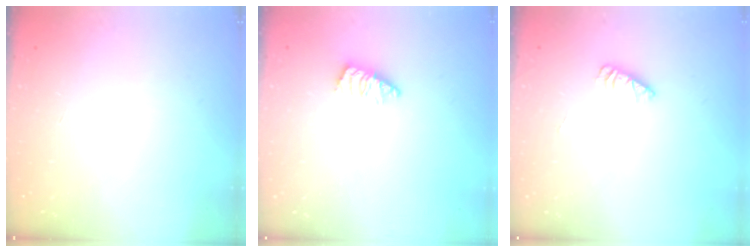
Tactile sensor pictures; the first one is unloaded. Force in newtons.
{"total": 1.8, "press": 1.8, "slide": 0.3}
{"total": 1.8, "press": 1.7, "slide": 0.2}